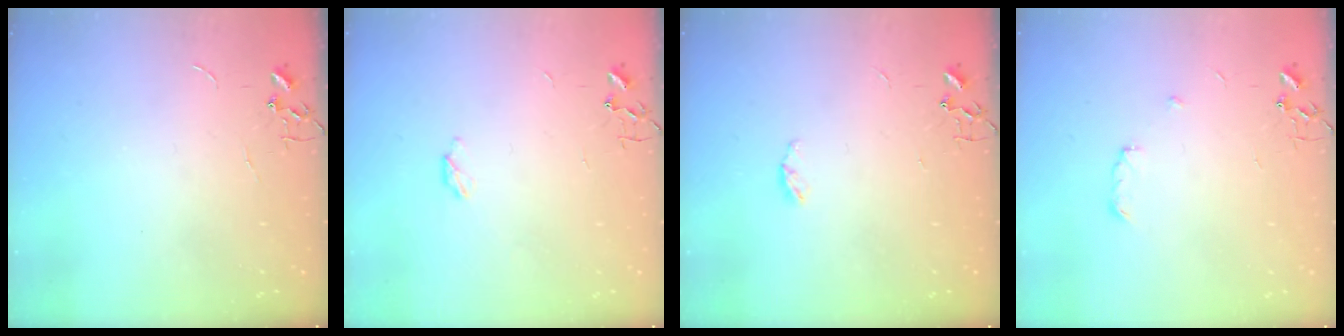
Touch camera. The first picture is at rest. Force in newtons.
{"total": 2.8, "press": 2.7, "slide": 0.5}
{"total": 3.9, "press": 3.8, "slide": 0.6}
{"total": 4.3, "press": 4.2, "slide": 0.6}